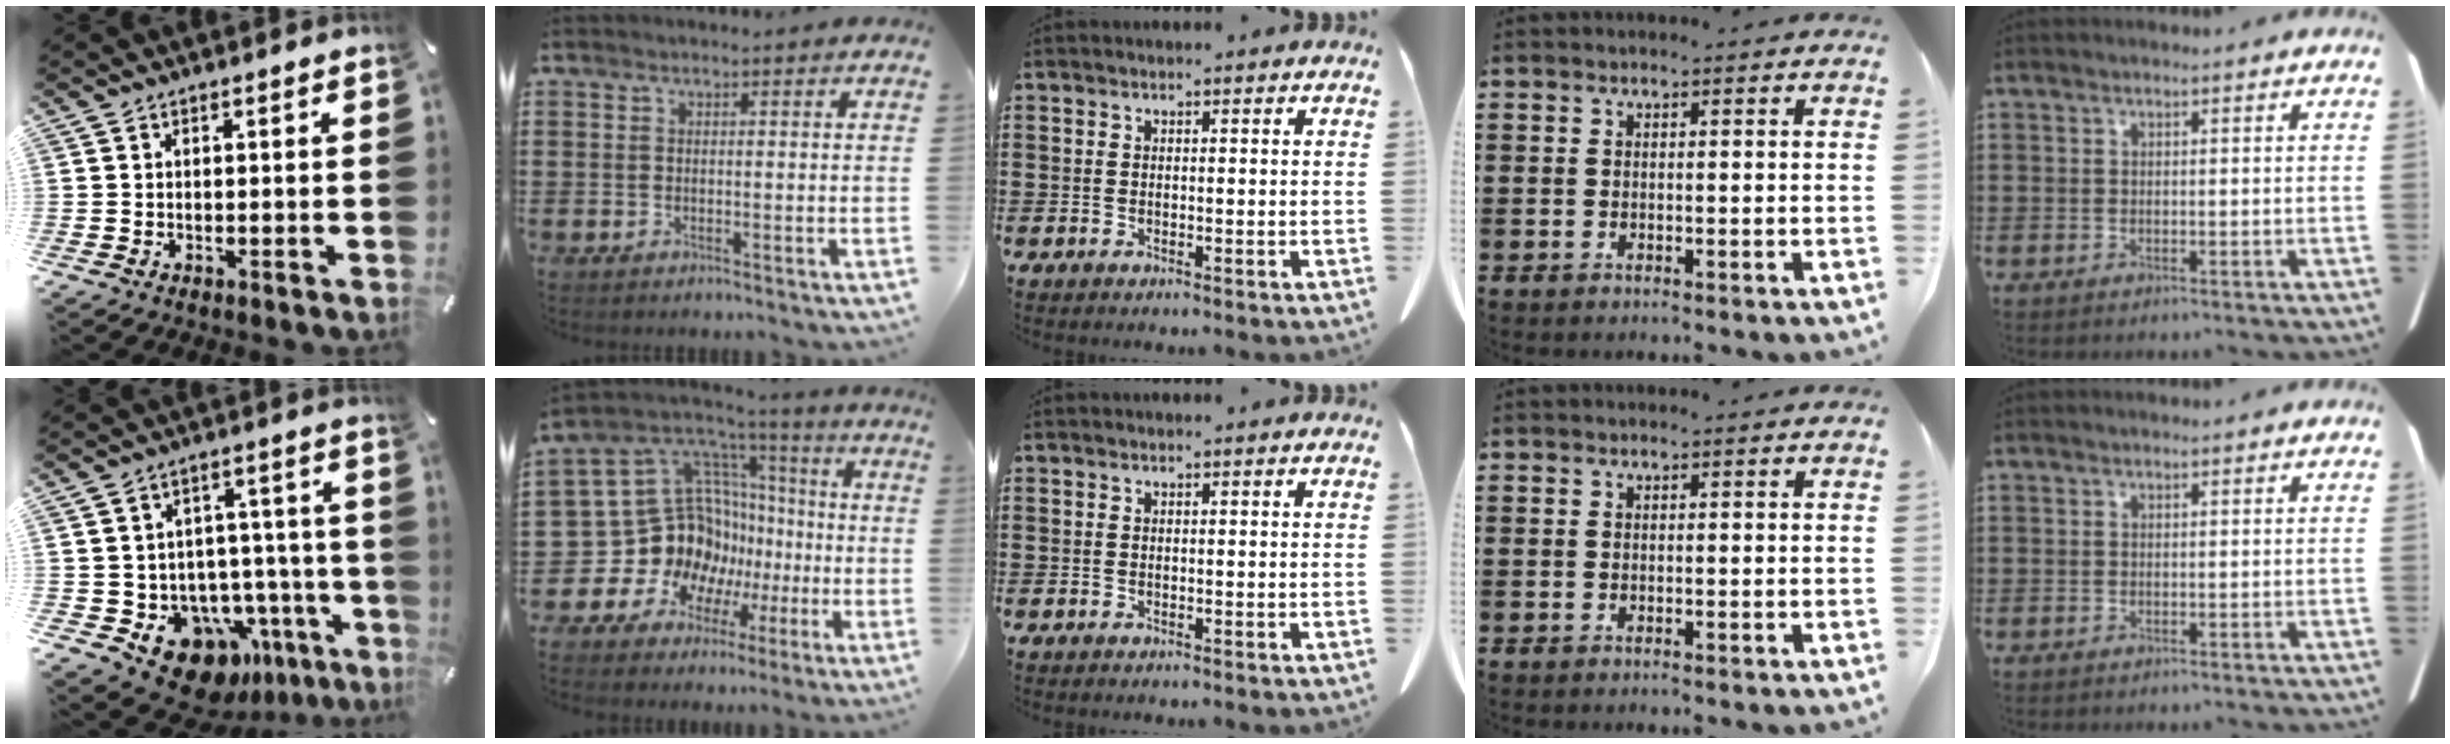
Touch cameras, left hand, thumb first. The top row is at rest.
{"thumb": {"total": 14.2, "force": [-7.9, 10.0, 6.4], "torque": [-0.070, 0.046, -0.118]}, "index": {"total": 16.3, "force": [-2.0, 14.7, 6.9], "torque": [-0.187, -0.035, 0.001]}}